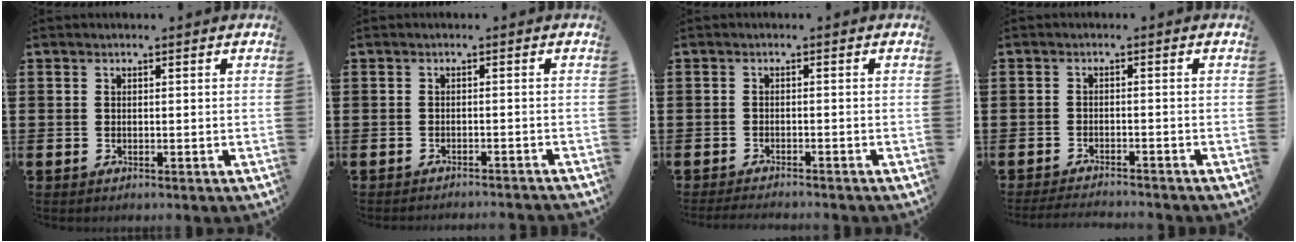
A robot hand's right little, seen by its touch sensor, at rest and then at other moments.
{"total": 1.0, "force": [-1.0, -0.2, -0.1], "torque": [0.001, 0.002, -0.021]}
{"total": 1.2, "force": [-1.2, -0.1, 0.3], "torque": [-0.005, 0.001, -0.024]}
{"total": 1.9, "force": [-1.9, -0.1, 0.3], "torque": [-0.006, 0.004, -0.038]}